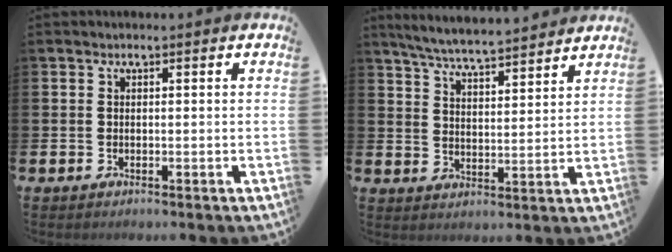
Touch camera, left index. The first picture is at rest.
{"total": 6.0, "force": [5.9, 0.0, 1.2], "torque": [-0.048, -0.038, 0.103]}